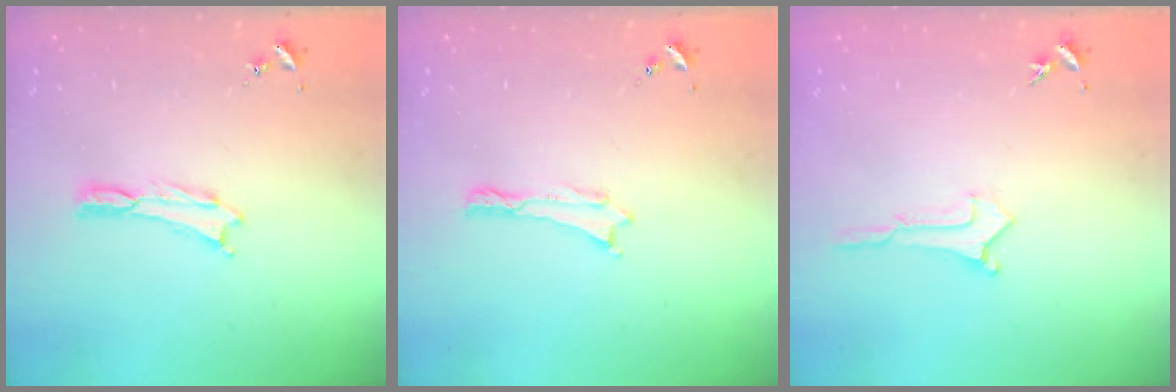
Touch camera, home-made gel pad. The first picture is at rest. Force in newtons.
{"total": 0.0}
{"total": 0.0}